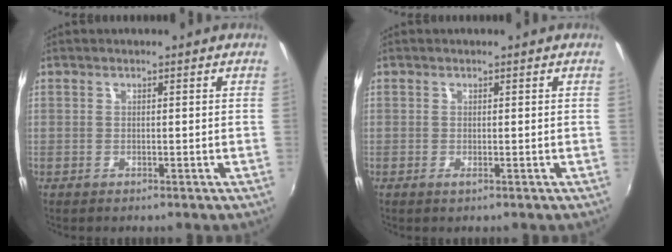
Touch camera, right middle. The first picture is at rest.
{"total": 0.6, "force": [0.1, -0.3, 0.5], "torque": [-0.009, 0.000, 0.001]}